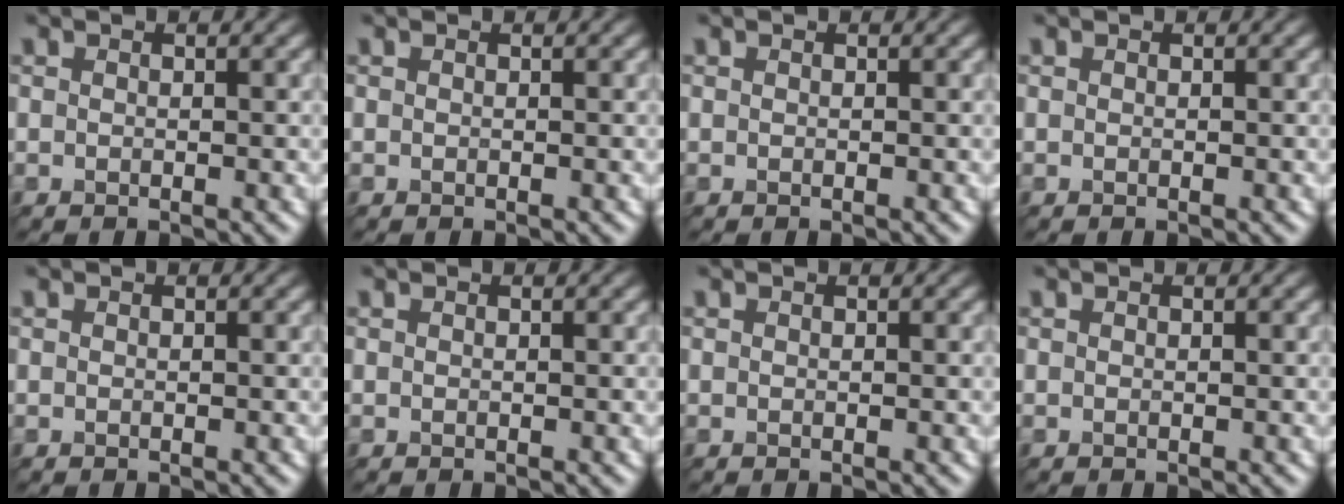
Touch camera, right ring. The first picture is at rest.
{"total": 0.0}
{"total": 0.0}
{"total": 0.0}
{"total": 0.0}
{"total": 0.0}
{"total": 0.0}
{"total": 0.0}